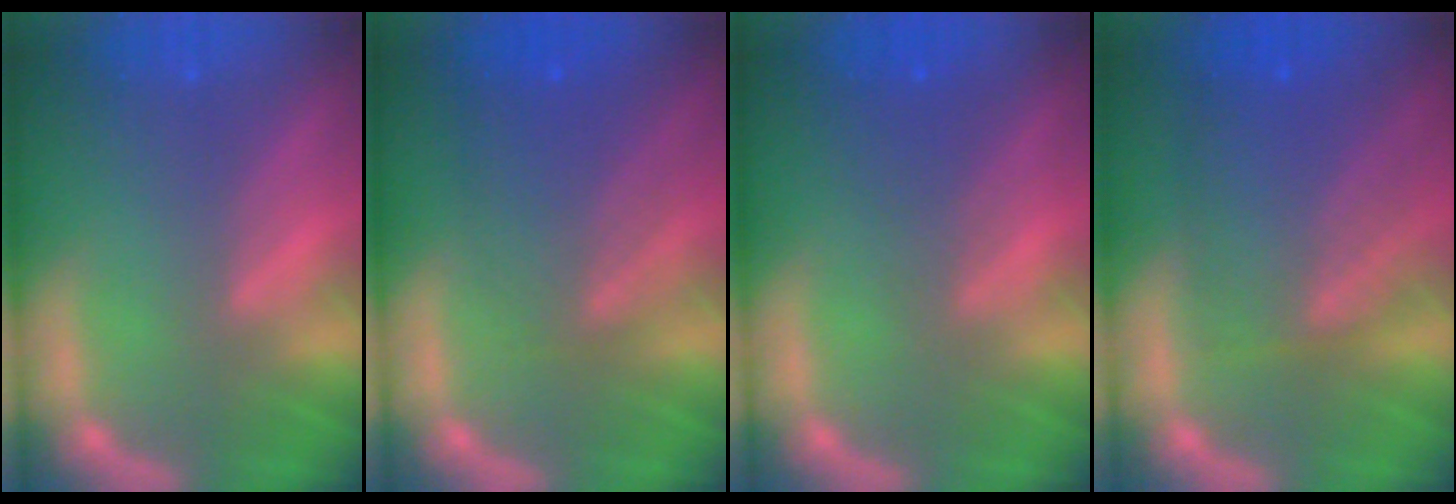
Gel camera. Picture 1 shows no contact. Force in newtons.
{"total": 5.6}
{"total": 2.5}
{"total": 8.1}